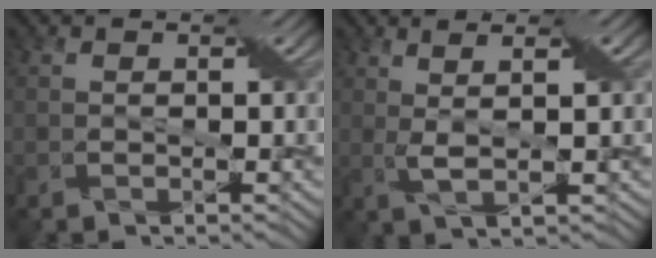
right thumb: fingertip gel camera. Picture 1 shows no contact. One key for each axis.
{"total": 3.7, "fx": 1.3, "fy": 0.5, "fz": 3.5, "tx": -0.076, "ty": 0.003, "tz": 0.028}